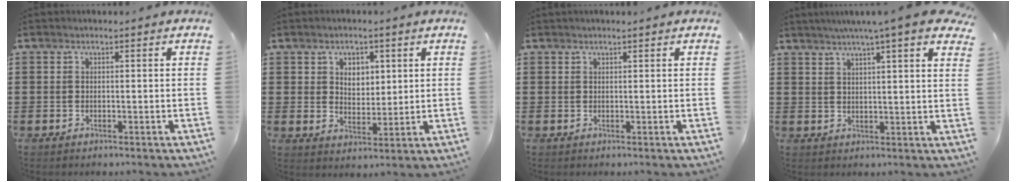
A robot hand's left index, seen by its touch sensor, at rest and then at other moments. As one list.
[{"total": 3.4, "force": [1.6, 2.5, 1.6], "torque": [-0.027, 0.005, 0.022]}, {"total": 0.6, "force": [0.6, 0.0, 0.3], "torque": [-0.007, -0.001, 0.012]}, {"total": 5.3, "force": [4.1, -0.4, 3.2], "torque": [-0.068, -0.011, 0.068]}]